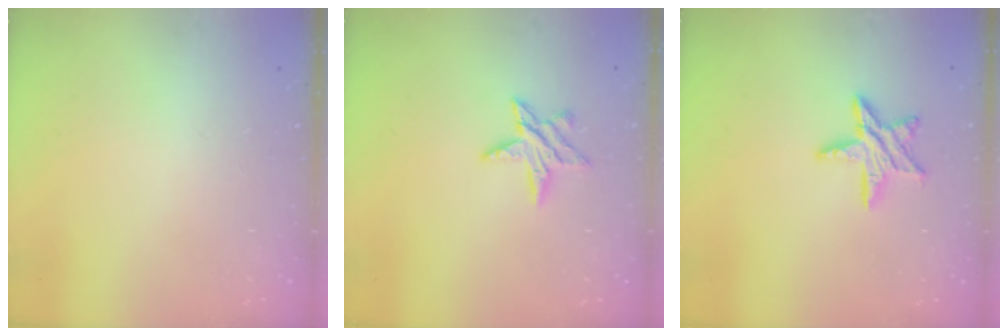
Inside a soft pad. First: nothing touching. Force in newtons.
{"total": 7.6, "press": 7.6, "slide": 0.3}
{"total": 11.0, "press": 11.0, "slide": 0.8}